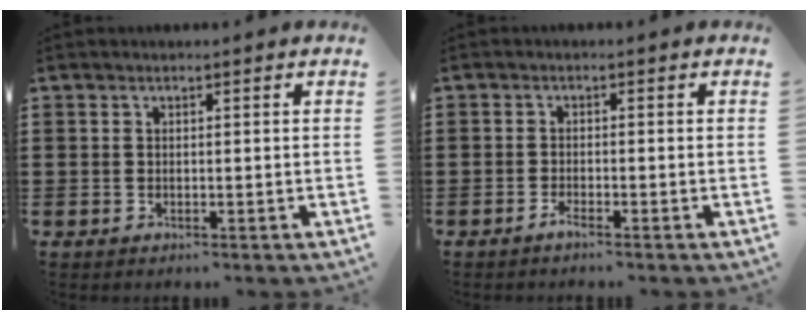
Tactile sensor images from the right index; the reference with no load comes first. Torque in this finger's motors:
{"motor_torque": [-0.52, 0.57, 0.07, 0.00]}